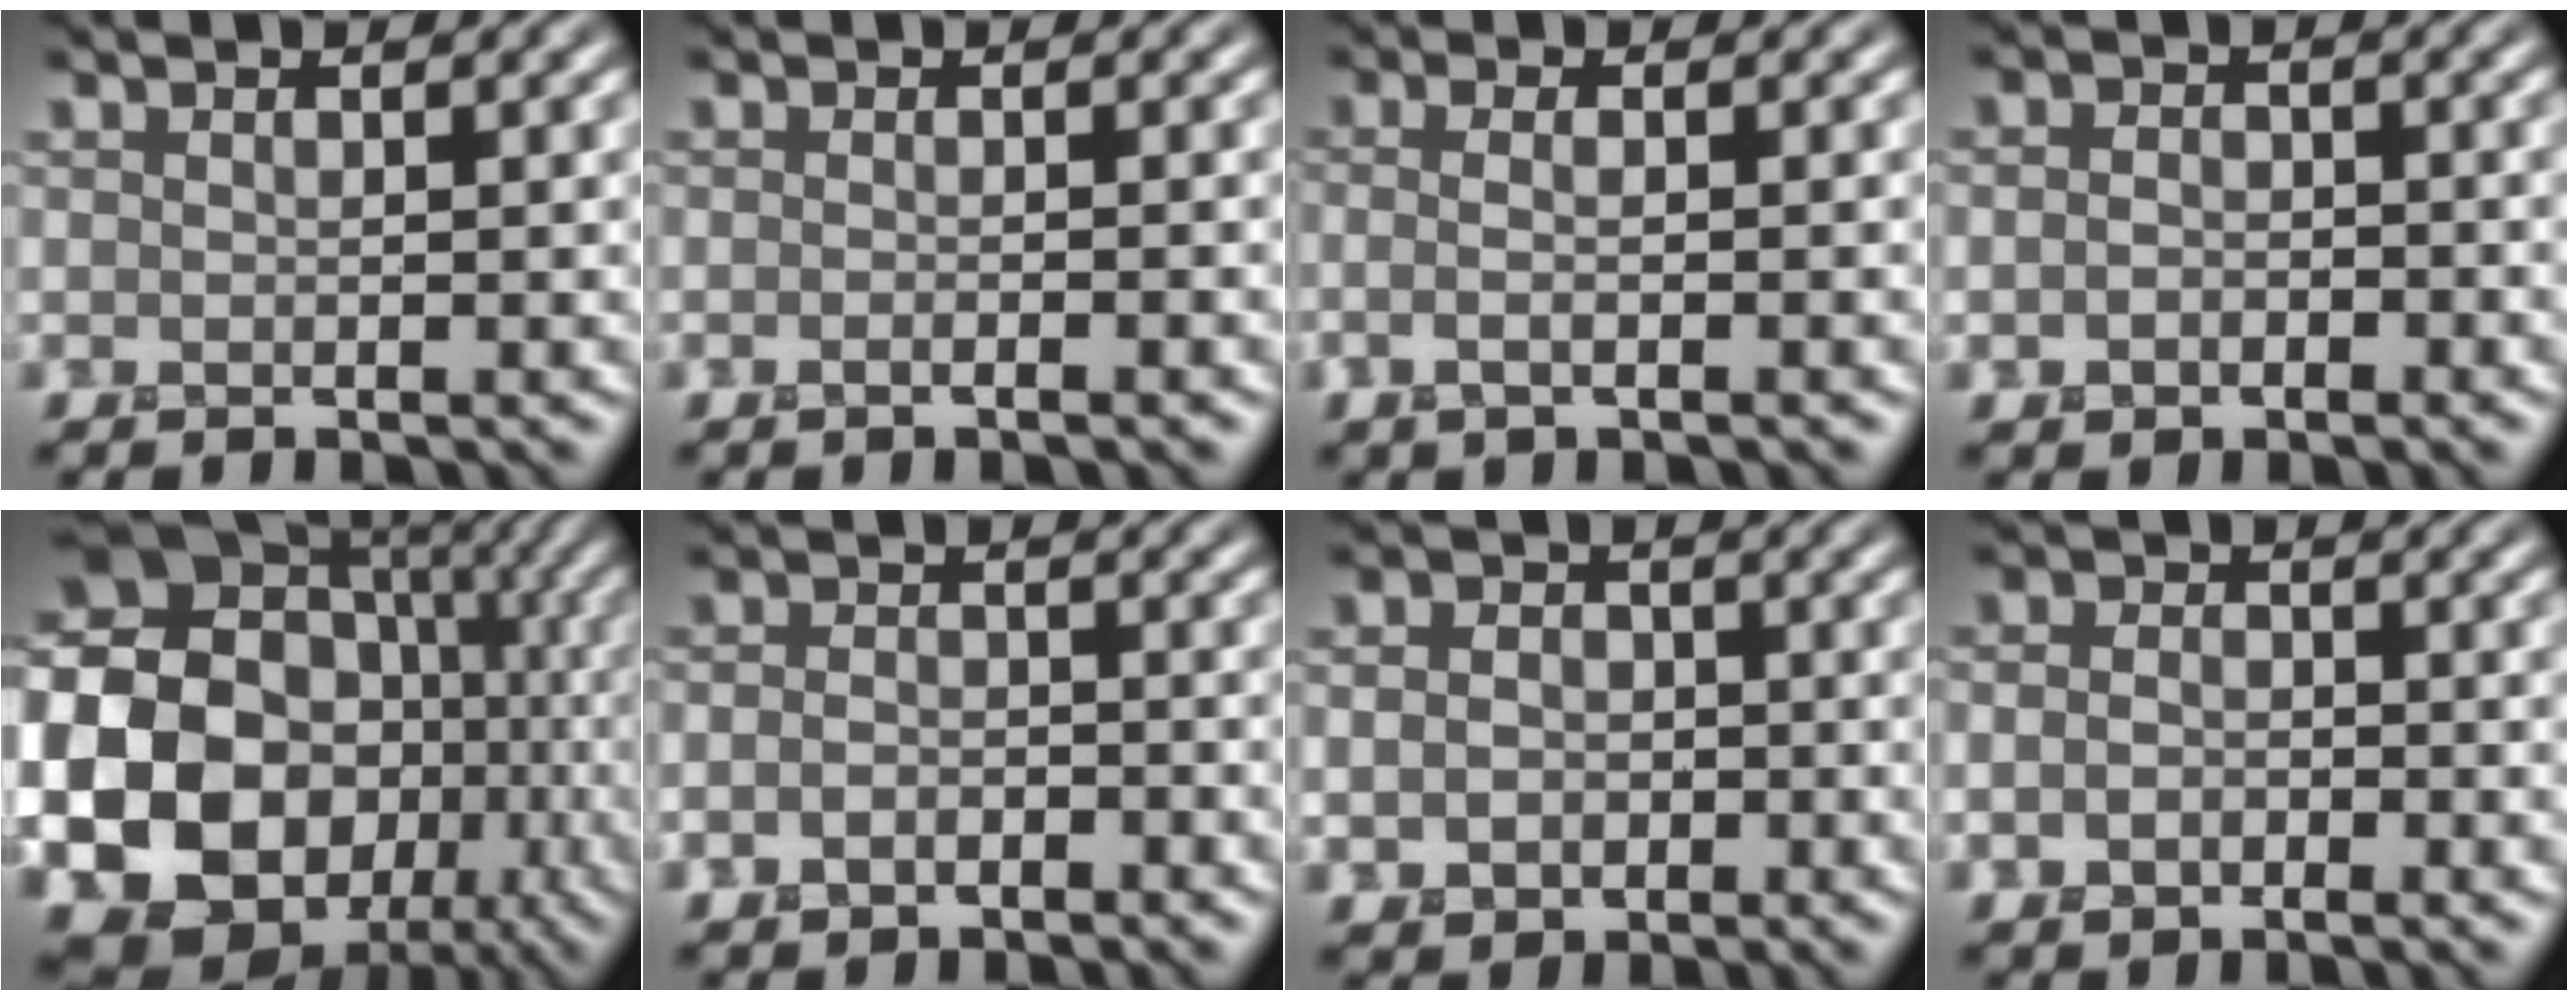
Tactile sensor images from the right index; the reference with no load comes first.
{"total": 2.0, "force": [-0.6, 0.8, 1.7], "torque": [-0.001, 0.002, -0.020]}
{"total": 3.2, "force": [-0.4, 1.3, 2.9], "torque": [-0.035, -0.001, -0.016]}
{"total": 1.9, "force": [-0.6, 1.4, 1.1], "torque": [-0.021, 0.000, -0.015]}
{"total": 25.9, "force": [-6.1, 22.9, 10.4], "torque": [-0.220, -0.040, -0.120]}
{"total": 2.3, "force": [-1.1, 1.6, 1.3], "torque": [-0.023, 0.001, -0.026]}
{"total": 3.4, "force": [-0.6, 2.8, 1.9], "torque": [-0.025, -0.007, -0.014]}
{"total": 2.9, "force": [-0.8, 2.1, 1.9], "torque": [-0.016, 0.002, -0.025]}